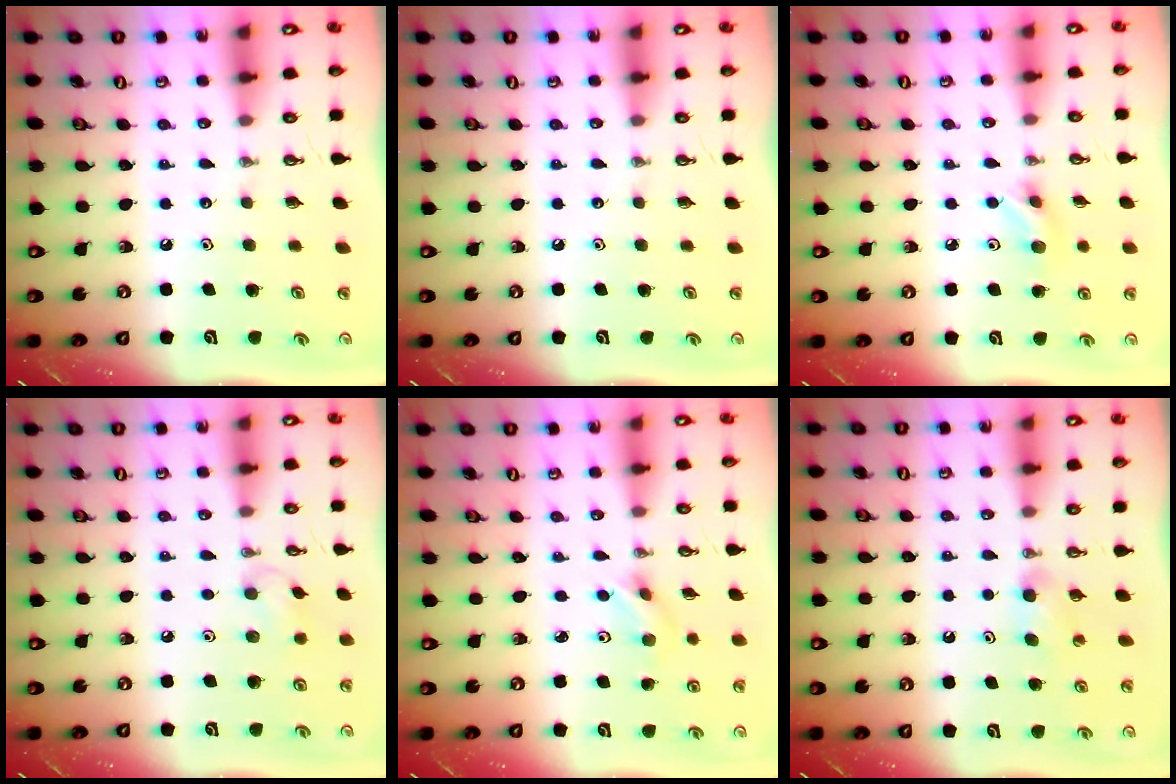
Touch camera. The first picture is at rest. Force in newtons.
{"total": 0.0}
{"total": 6.0, "press": 6.0, "slide": 0.5}
{"total": 6.1, "press": 5.9, "slide": 1.6}
{"total": 2.9, "press": 2.7, "slide": 1.2}
{"total": 7.9, "press": 2.0, "slide": 7.7}